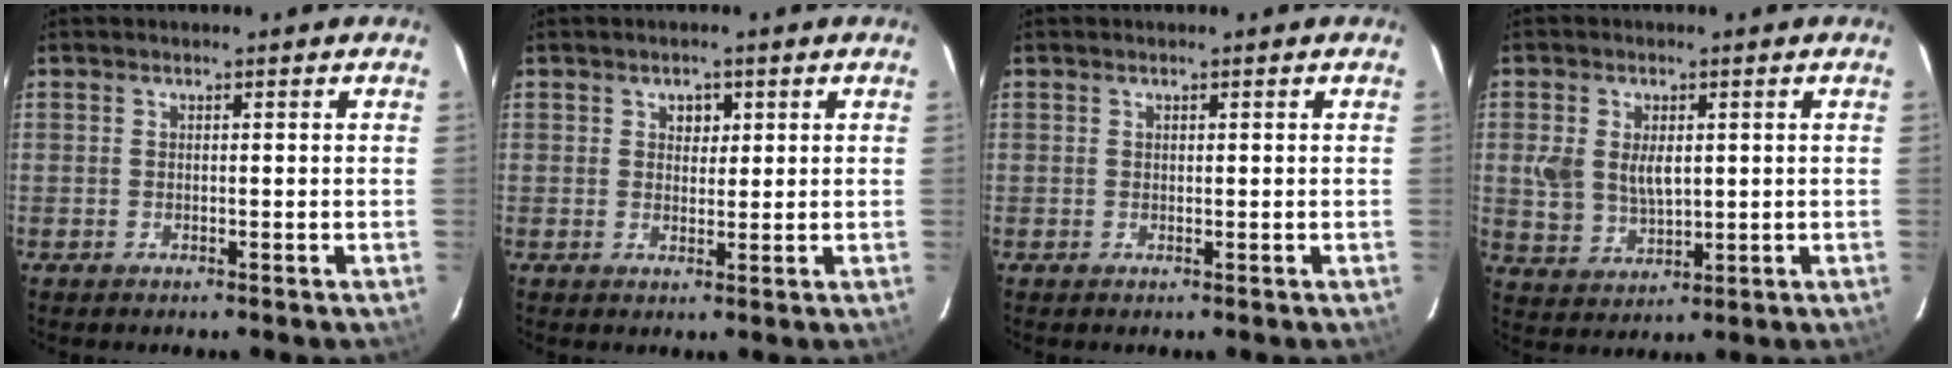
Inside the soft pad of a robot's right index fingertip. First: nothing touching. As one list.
[{"total": 2.4, "force": [1.0, 1.9, 0.9], "torque": [-0.009, 0.008, 0.017]}, {"total": 0.0}, {"total": 7.7, "force": [1.2, 5.1, 5.7], "torque": [-0.121, 0.002, 0.029]}]